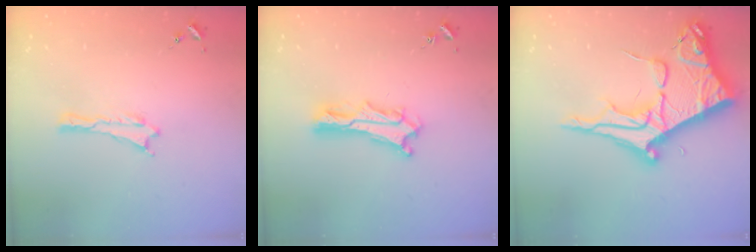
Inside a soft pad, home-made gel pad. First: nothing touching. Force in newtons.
{"total": 5.2, "press": 5.2, "slide": 0.6}
{"total": 12.4, "press": 12.4, "slide": 1.4}